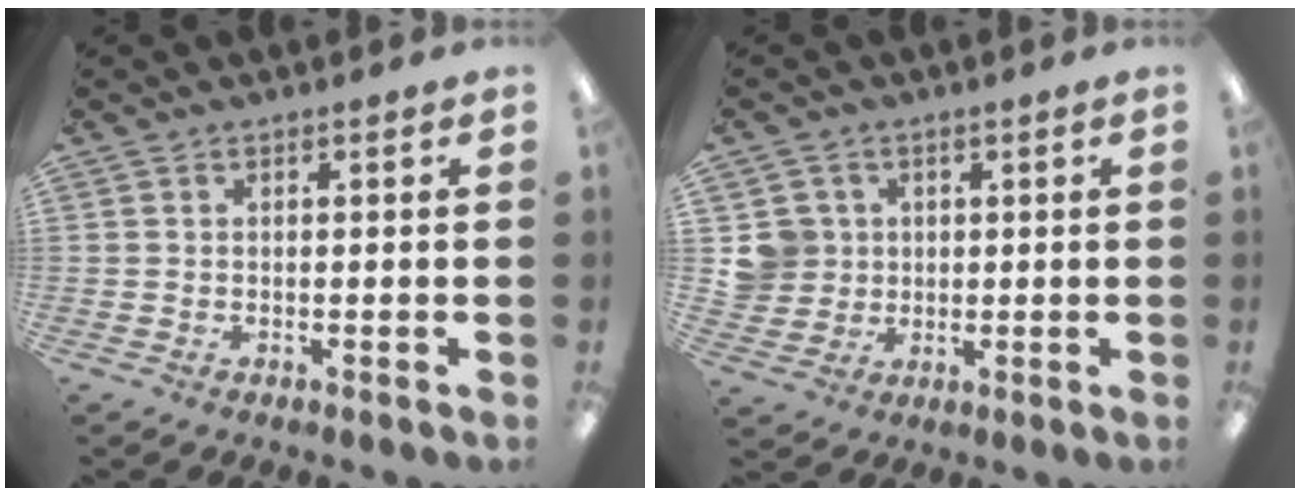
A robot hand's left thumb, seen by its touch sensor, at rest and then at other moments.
{"total": 6.6, "force": [1.6, 6.4, 0.6], "torque": [-0.020, 0.007, 0.036]}